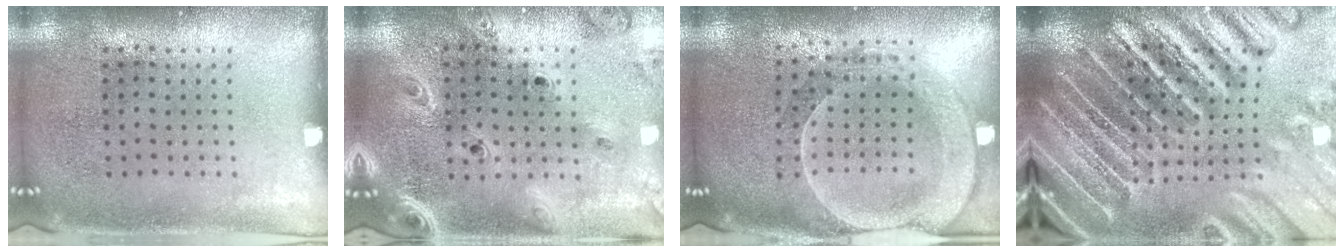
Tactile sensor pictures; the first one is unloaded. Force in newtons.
{"total": 2.7, "press": 2.3, "slide": 1.4}
{"total": 2.2, "press": 2.0, "slide": 0.9}
{"total": 5.7, "press": 4.9, "slide": 2.9}